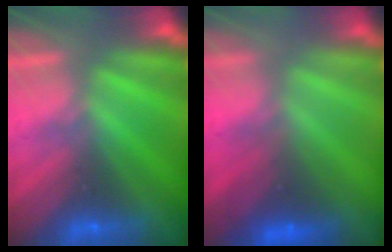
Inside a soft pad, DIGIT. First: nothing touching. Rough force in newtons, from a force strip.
{"total": 2.9}